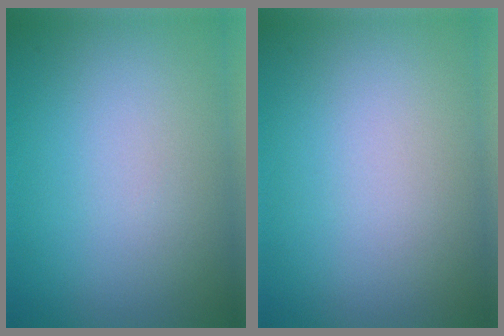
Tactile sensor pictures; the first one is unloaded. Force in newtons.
{"total": 0.0}